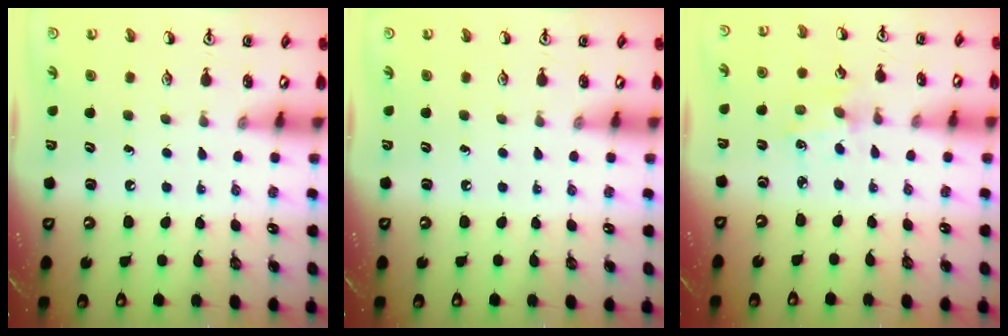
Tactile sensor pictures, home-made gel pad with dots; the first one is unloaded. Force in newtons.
{"total": 0.0}
{"total": 1.7, "press": 1.7, "slide": 0.3}